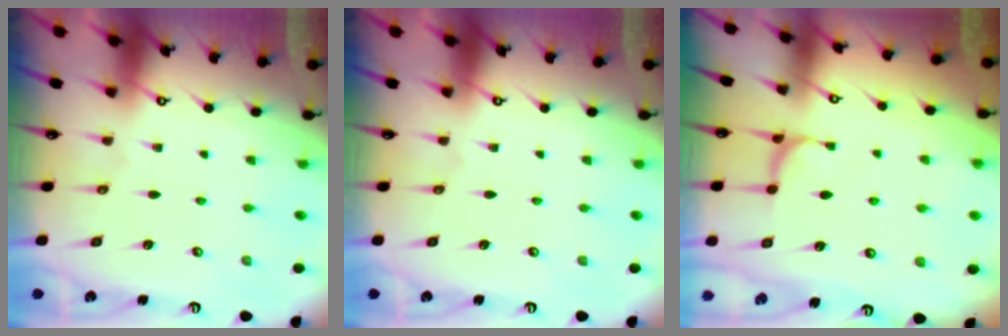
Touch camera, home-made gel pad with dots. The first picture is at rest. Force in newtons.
{"total": 0.0}
{"total": 1.0, "press": 0.9, "slide": 0.6}